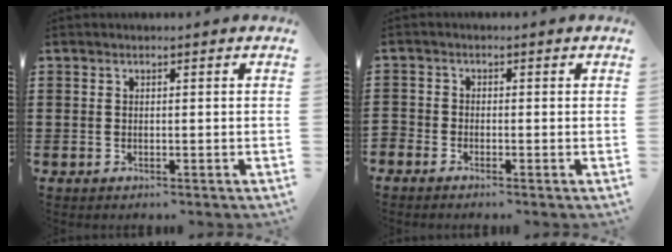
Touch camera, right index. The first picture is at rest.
{"total": 1.4, "force": [-1.4, 0.4, 0.0], "torque": [-0.005, 0.001, -0.029]}